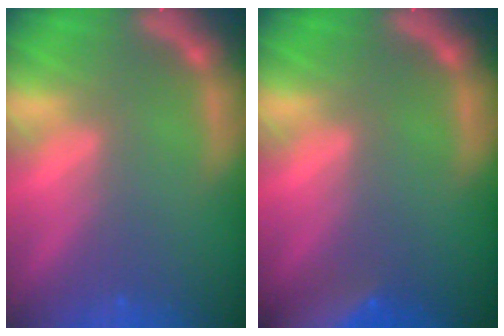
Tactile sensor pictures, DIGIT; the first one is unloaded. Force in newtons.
{"total": 9.4}